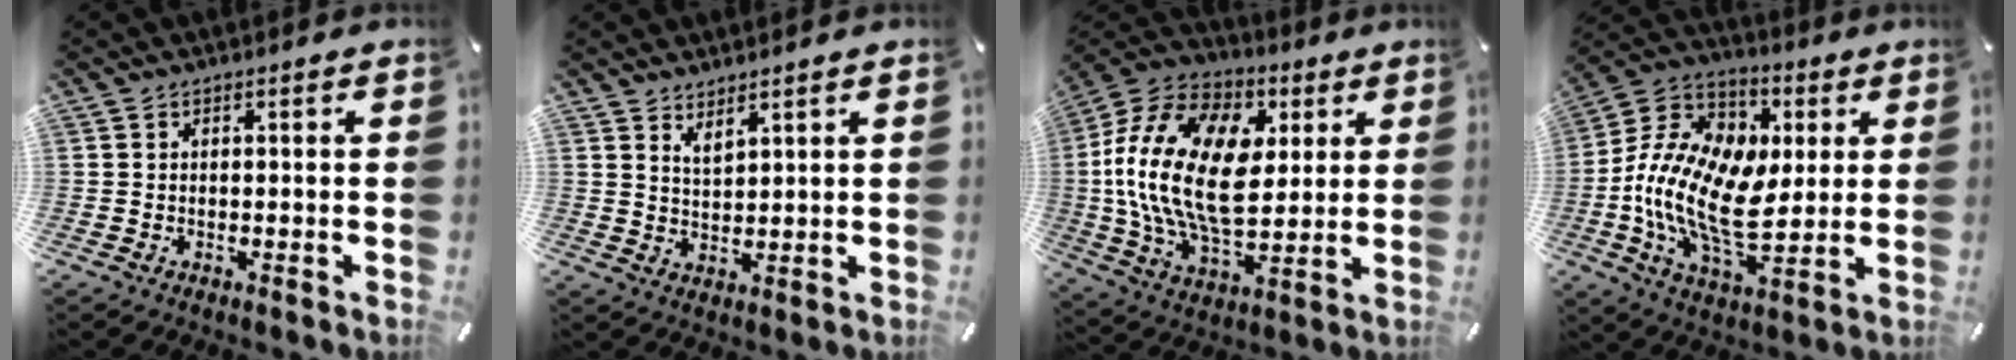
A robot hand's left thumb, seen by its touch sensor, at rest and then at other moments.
{"total": 3.0, "force": [3.0, 0.6, 0.4], "torque": [-0.012, -0.016, 0.057]}
{"total": 23.6, "force": [2.9, 15.4, 17.7], "torque": [-0.370, 0.000, 0.051]}
{"total": 17.8, "force": [-1.4, 11.6, 13.4], "torque": [-0.301, -0.004, -0.025]}